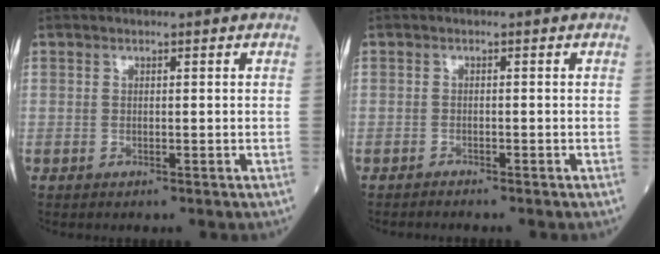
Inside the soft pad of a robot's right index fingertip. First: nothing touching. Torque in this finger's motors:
{"motor_torque": [-0.22, -0.15, 0.04, -0.02]}